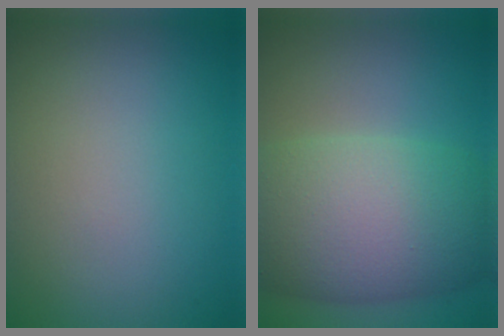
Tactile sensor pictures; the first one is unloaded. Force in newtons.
{"total": 11.2, "press": 11.2, "slide": 0.2}